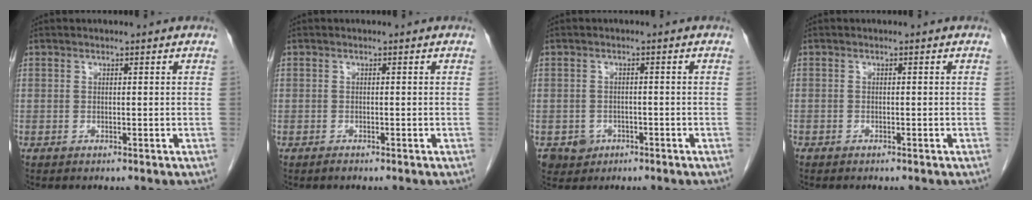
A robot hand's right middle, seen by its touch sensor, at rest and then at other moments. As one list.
[{"total": 0.5, "force": [-0.5, 0.2, 0.1], "torque": [-0.003, -0.001, -0.008]}, {"total": 3.3, "force": [-1.5, 2.8, 0.4], "torque": [-0.003, 0.008, -0.020]}, {"total": 0.6, "force": [-0.5, 0.3, 0.1], "torque": [-0.005, 0.001, -0.009]}]